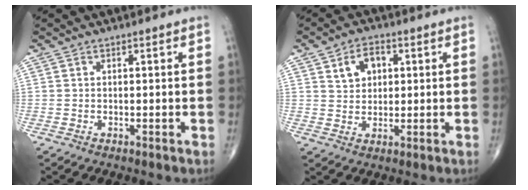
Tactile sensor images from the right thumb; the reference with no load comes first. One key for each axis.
{"total": 5.9, "fx": 2.1, "fy": 4.2, "fz": 3.7, "tx": -0.039, "ty": -0.001, "tz": 0.034}